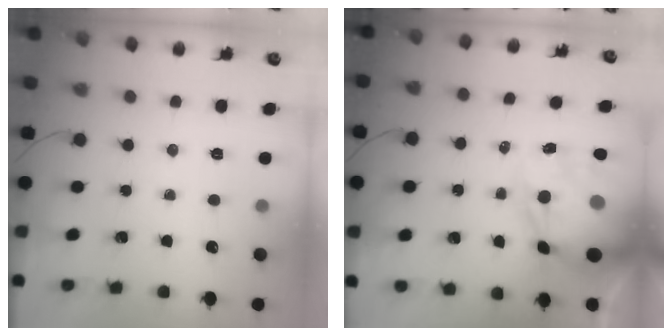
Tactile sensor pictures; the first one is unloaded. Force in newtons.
{"total": 17.6, "press": 17.1, "slide": 4.1}